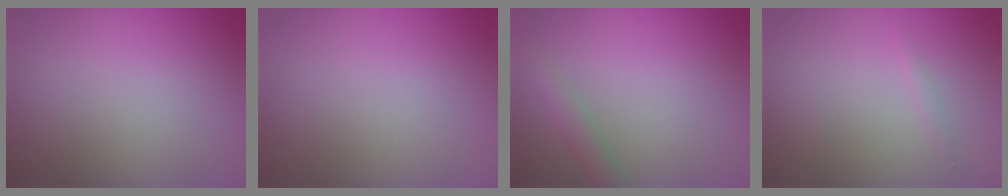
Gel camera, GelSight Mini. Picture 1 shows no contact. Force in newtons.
{"total": 0.0}
{"total": 1.6, "press": 1.6, "slide": 0.0}
{"total": 0.5, "press": 0.5, "slide": 0.0}